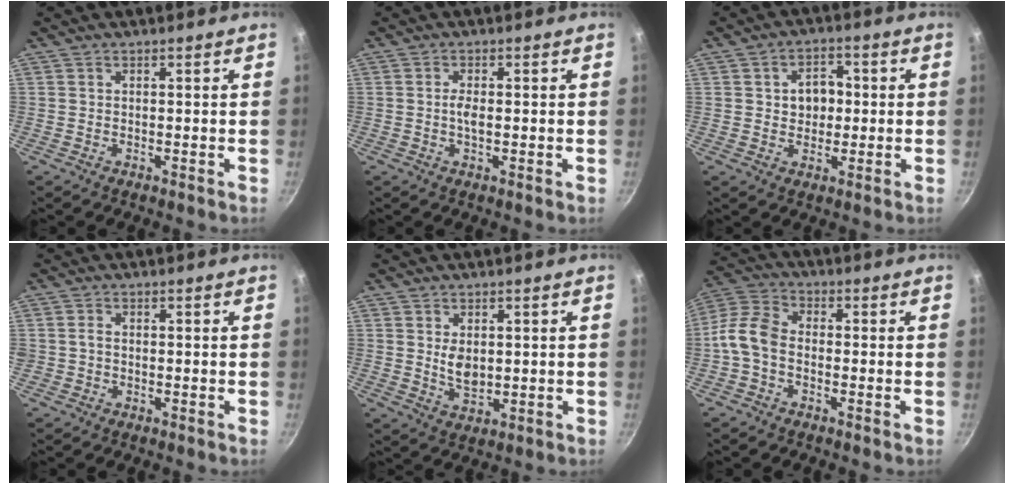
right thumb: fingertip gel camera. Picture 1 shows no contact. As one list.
[{"total": 2.3, "force": [-0.1, 0.8, 2.1], "torque": [-0.041, 0.000, -0.006]}, {"total": 6.2, "force": [0.5, 4.9, 3.8], "torque": [-0.022, 0.007, 0.003]}, {"total": 1.4, "force": [-0.3, 1.2, 0.7], "torque": [-0.010, 0.008, -0.005]}, {"total": 4.8, "force": [0.7, 3.1, 3.6], "torque": [-0.058, -0.015, 0.019]}, {"total": 7.6, "force": [-2.2, 5.0, 5.3], "torque": [-0.108, 0.037, -0.061]}]